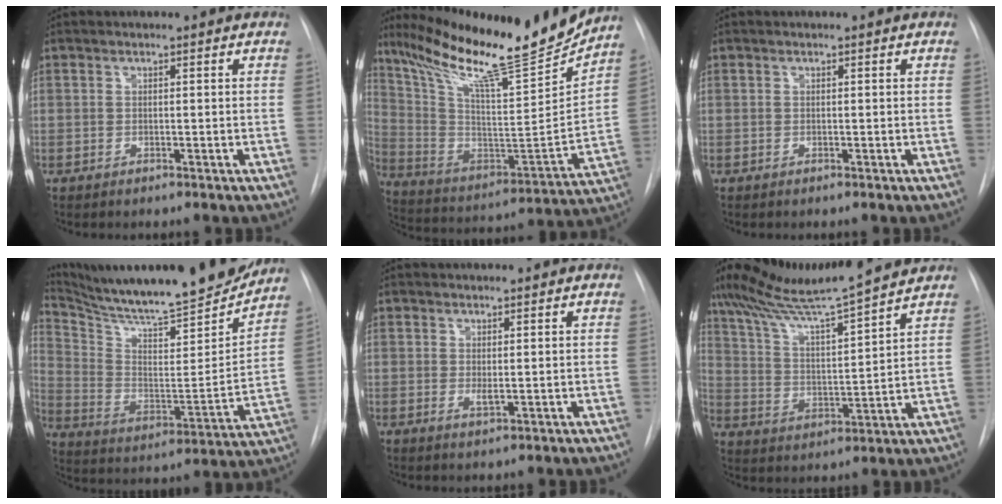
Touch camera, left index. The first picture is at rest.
{"total": 24.2, "force": [20.9, 1.0, 12.1], "torque": [-0.219, -0.054, 0.335]}
{"total": 0.0}
{"total": 24.9, "force": [22.6, 1.6, 10.3], "torque": [-0.182, -0.064, 0.340]}
{"total": 1.2, "force": [0.4, 0.2, 1.1], "torque": [-0.024, -0.003, 0.010]}
{"total": 16.6, "force": [14.7, -0.3, 7.8], "torque": [-0.137, 0.009, 0.242]}